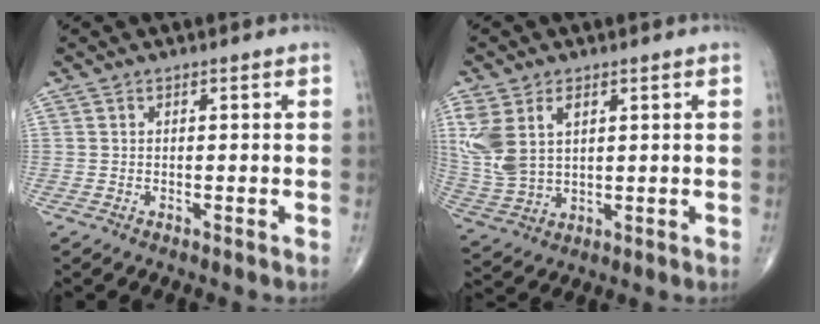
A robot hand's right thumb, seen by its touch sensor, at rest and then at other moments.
{"total": 11.4, "force": [3.7, 7.0, 8.2], "torque": [-0.184, -0.002, 0.088]}